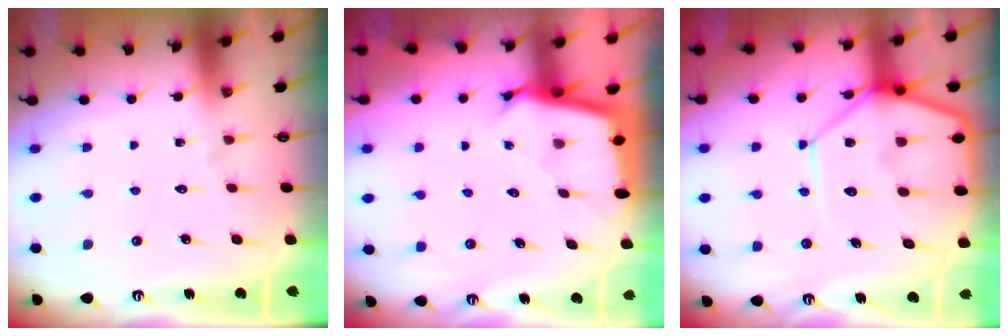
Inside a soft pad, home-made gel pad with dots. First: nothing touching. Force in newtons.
{"total": 2.7, "press": 2.7, "slide": 0.1}
{"total": 15.1, "press": 15.0, "slide": 1.5}